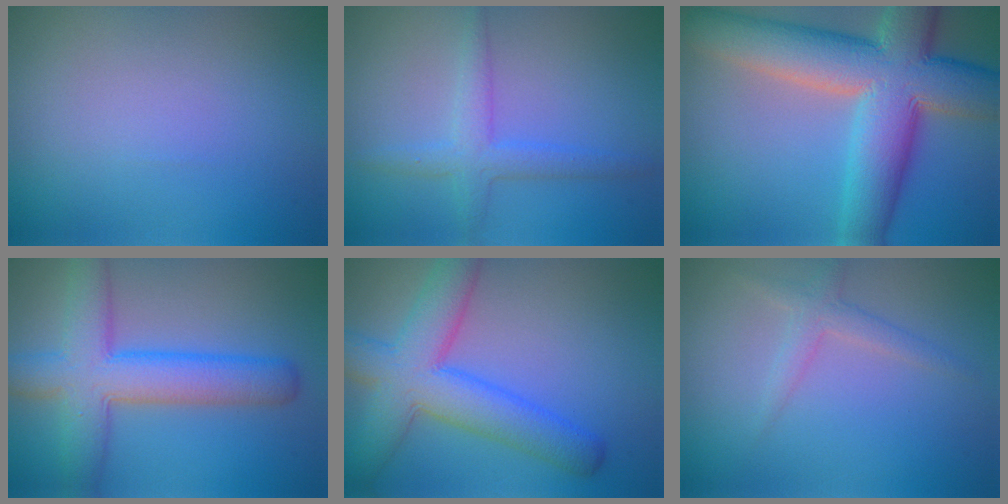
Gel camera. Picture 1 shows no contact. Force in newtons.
{"total": 2.7, "press": 2.7, "slide": 0.1}
{"total": 12.5, "press": 12.5, "slide": 0.7}
{"total": 7.5, "press": 7.5, "slide": 0.2}
{"total": 8.0, "press": 8.0, "slide": 0.3}
{"total": 1.8, "press": 1.8, "slide": 0.0}